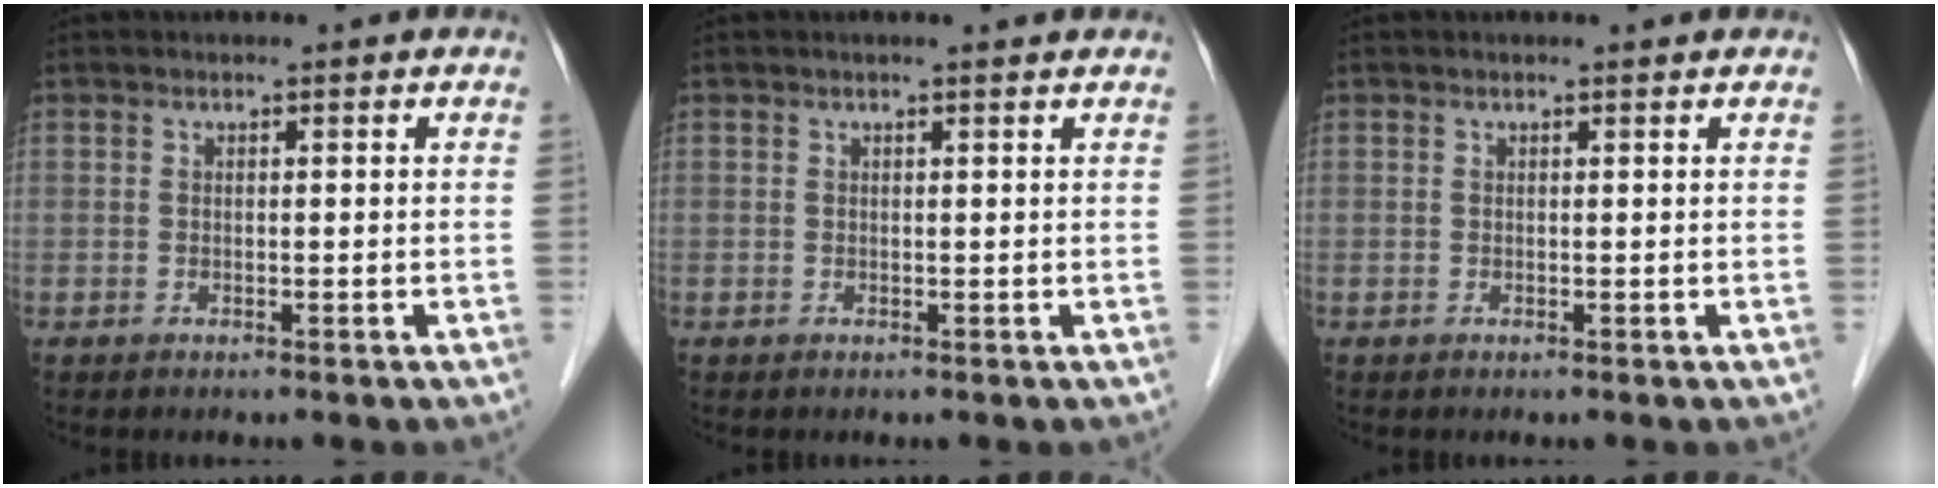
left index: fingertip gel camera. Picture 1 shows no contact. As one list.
[{"total": 1.6, "force": [1.5, 0.1, 0.6], "torque": [-0.013, 0.014, 0.016]}, {"total": 1.0, "force": [0.9, 0.1, 0.3], "torque": [-0.012, 0.008, 0.010]}]